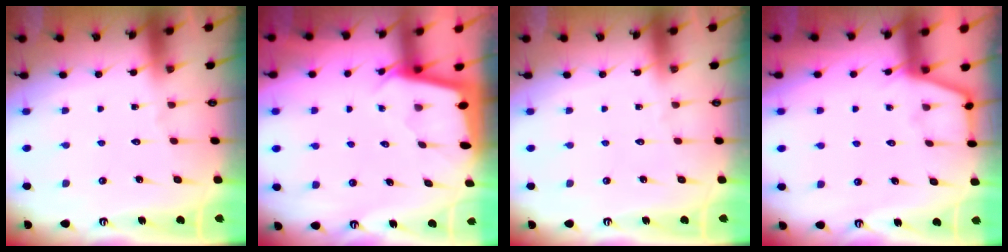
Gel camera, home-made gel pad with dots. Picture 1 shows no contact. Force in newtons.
{"total": 1.9, "press": 1.9, "slide": 0.1}
{"total": 0.0}
{"total": 3.3, "press": 3.2, "slide": 0.5}